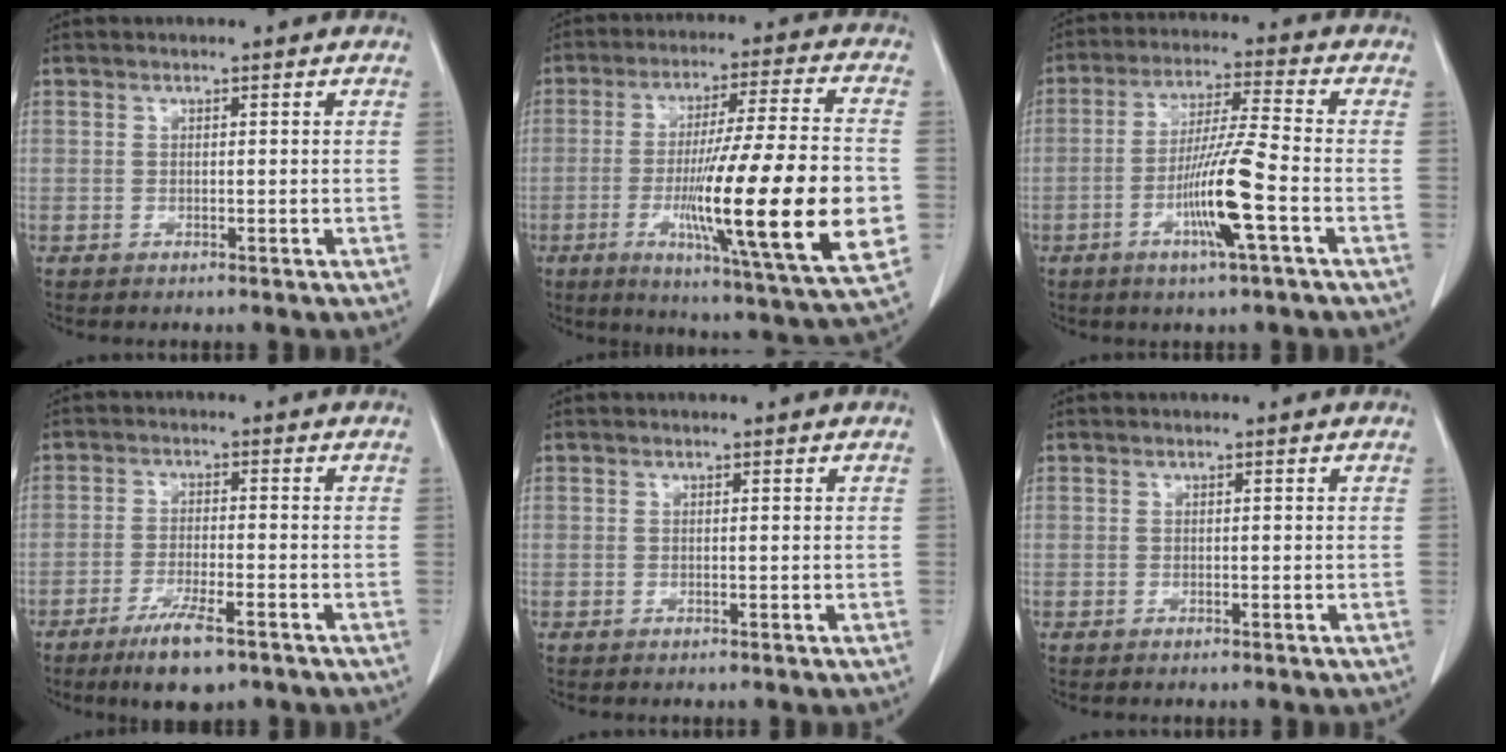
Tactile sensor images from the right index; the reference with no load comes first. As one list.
[{"total": 23.4, "force": [-4.4, 0.5, 23.0], "torque": [-0.333, -0.024, -0.073]}, {"total": 10.2, "force": [-3.5, -0.6, 9.6], "torque": [-0.185, -0.010, -0.069]}, {"total": 7.0, "force": [-4.6, 1.1, 5.1], "torque": [-0.093, -0.013, -0.076]}, {"total": 0.0}, {"total": 0.0}]